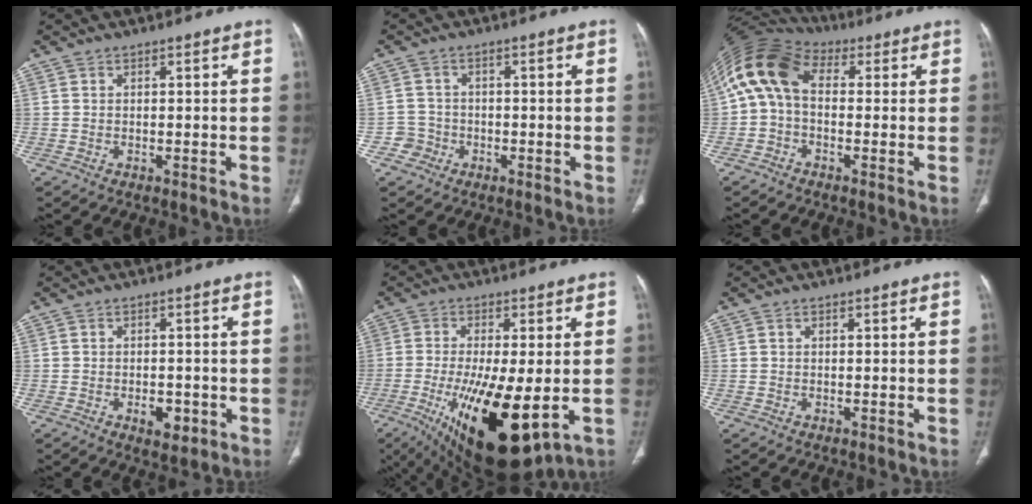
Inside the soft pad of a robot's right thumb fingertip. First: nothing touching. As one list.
[{"total": 3.0, "force": [-1.2, 2.7, -0.4], "torque": [0.022, 0.014, -0.028]}, {"total": 11.4, "force": [1.1, 7.5, 8.6], "torque": [-0.169, 0.039, 0.005]}, {"total": 4.0, "force": [-1.5, 2.4, 2.9], "torque": [-0.030, 0.002, -0.014]}, {"total": 19.7, "force": [-5.1, 7.0, 17.7], "torque": [-0.312, -0.026, -0.059]}, {"total": 0.0}]